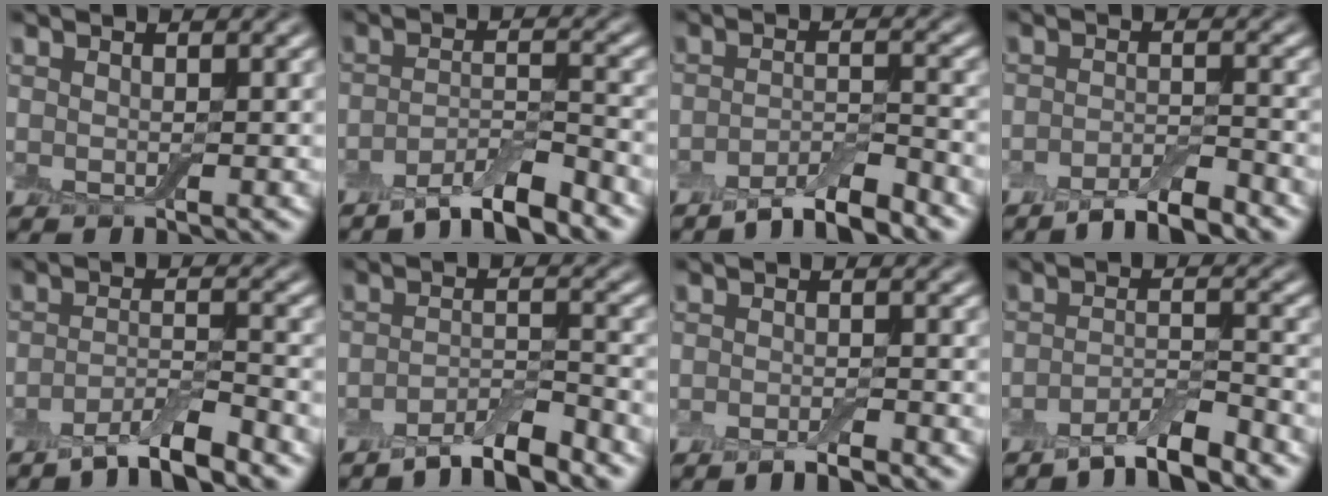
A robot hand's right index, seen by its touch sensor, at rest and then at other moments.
{"total": 4.8, "force": [-3.9, 0.9, 2.6], "torque": [-0.045, 0.001, -0.069]}
{"total": 4.2, "force": [-3.4, 0.7, 2.4], "torque": [-0.038, 0.002, -0.062]}
{"total": 3.8, "force": [-3.0, 0.8, 2.2], "torque": [-0.035, 0.002, -0.054]}
{"total": 4.4, "force": [-3.4, 0.8, 2.7], "torque": [-0.044, 0.000, -0.065]}
{"total": 4.1, "force": [-3.3, 0.7, 2.3], "torque": [-0.037, 0.003, -0.062]}
{"total": 1.8, "force": [-1.4, 0.2, 1.1], "torque": [-0.017, 0.000, -0.026]}
{"total": 4.1, "force": [-3.3, 0.6, 2.3], "torque": [-0.038, 0.003, -0.062]}